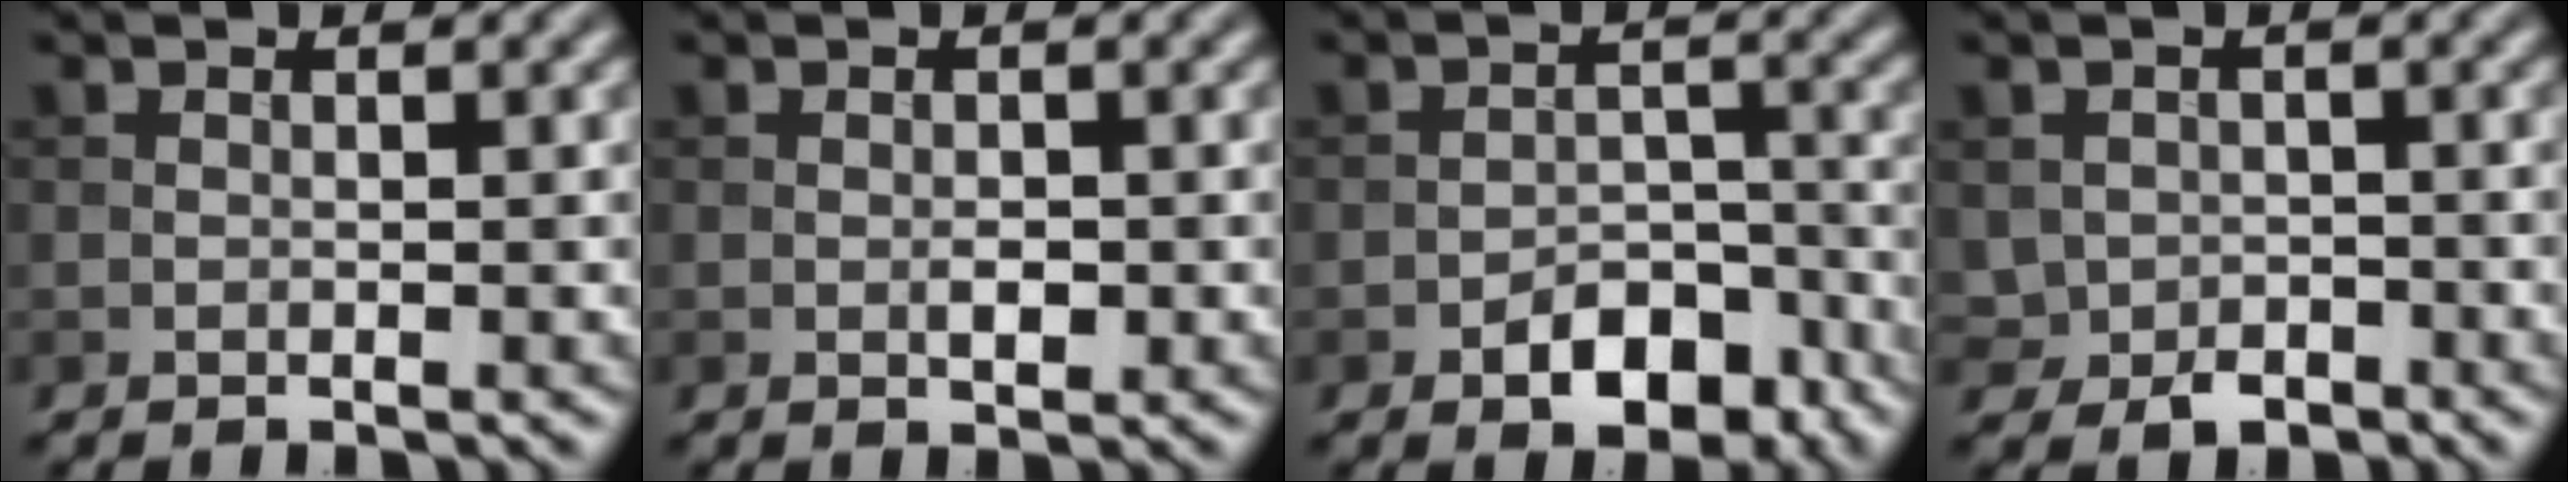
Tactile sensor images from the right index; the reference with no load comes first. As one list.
[{"total": 1.2, "force": [-0.2, 0.6, 1.0], "torque": [-0.016, -0.001, -0.003]}, {"total": 5.1, "force": [-3.1, 2.8, 2.9], "torque": [-0.037, 0.004, -0.049]}, {"total": 2.5, "force": [-1.0, 2.1, 1.1], "torque": [-0.018, -0.008, -0.019]}]